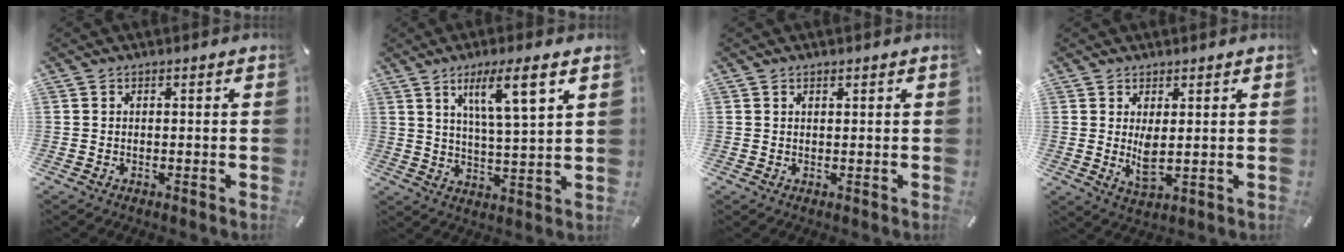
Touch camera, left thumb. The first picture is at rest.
{"total": 10.3, "force": [6.0, 1.4, 8.3], "torque": [-0.145, -0.025, 0.095]}
{"total": 0.7, "force": [0.5, 0.4, 0.3], "torque": [-0.006, 0.002, 0.009]}
{"total": 4.8, "force": [1.2, 1.7, 4.3], "torque": [-0.090, -0.010, 0.017]}